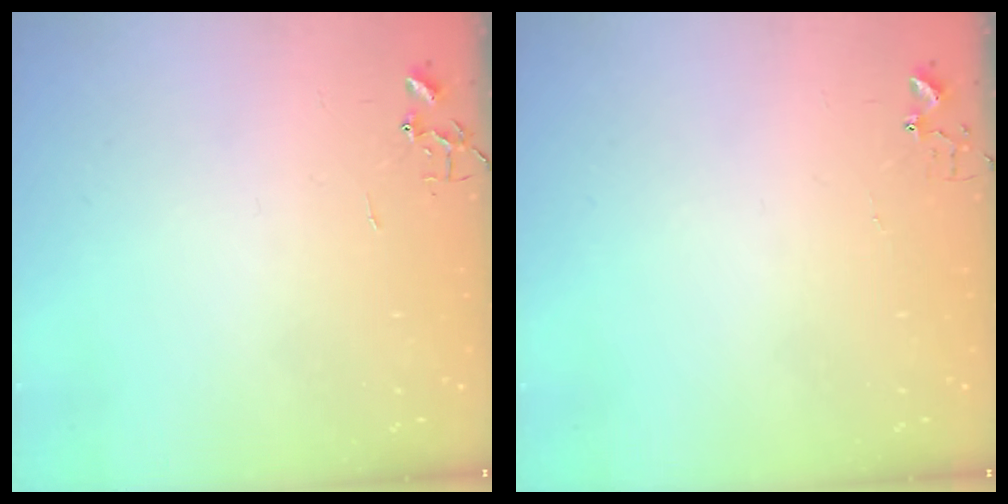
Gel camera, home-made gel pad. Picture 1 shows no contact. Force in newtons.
{"total": 2.9, "press": 2.9, "slide": 0.4}